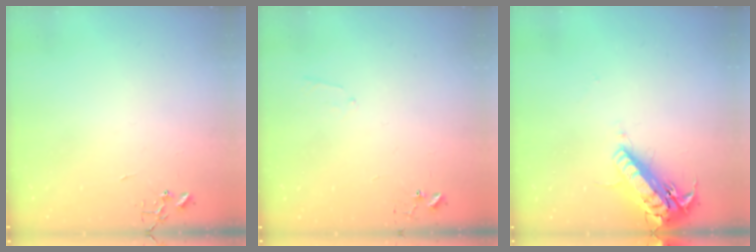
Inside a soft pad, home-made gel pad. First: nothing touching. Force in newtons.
{"total": 5.1, "press": 5.1, "slide": 0.5}
{"total": 17.6, "press": 17.3, "slide": 3.4}